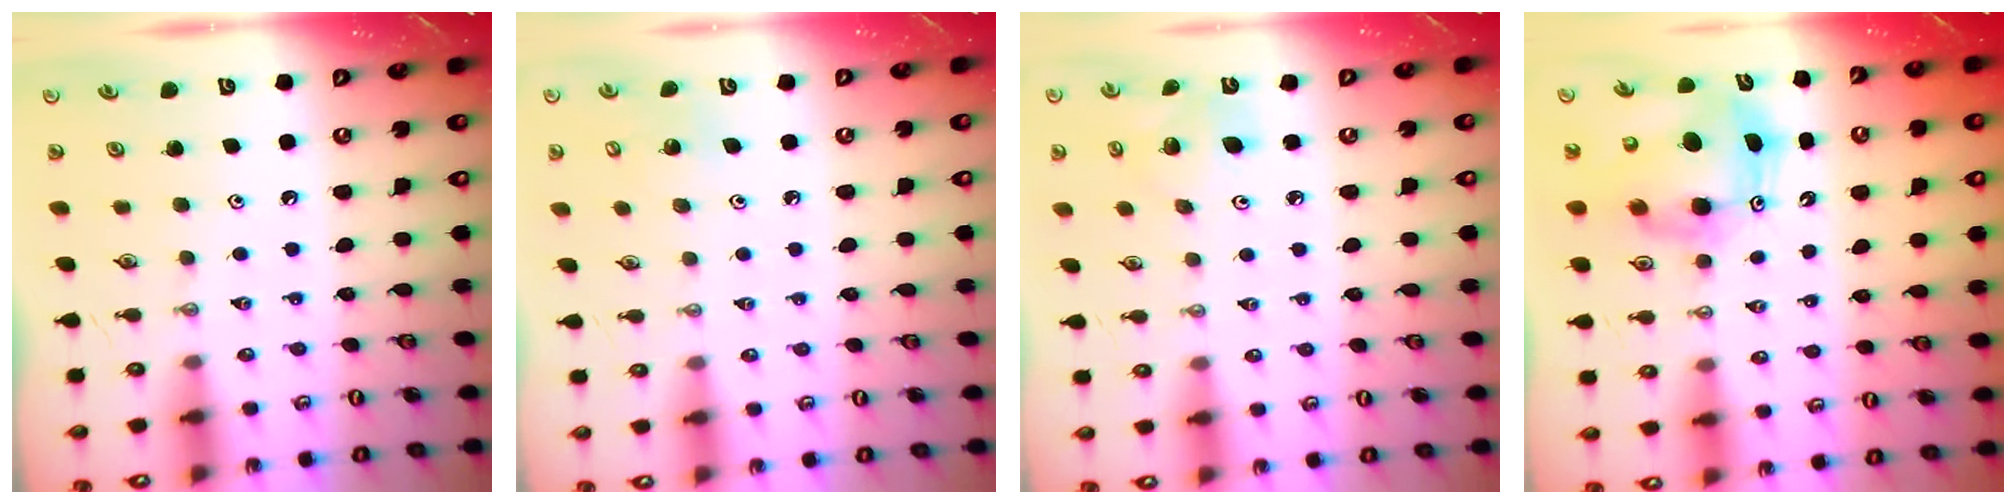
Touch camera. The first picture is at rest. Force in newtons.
{"total": 5.5, "press": 5.5, "slide": 0.4}
{"total": 8.0, "press": 7.8, "slide": 1.7}
{"total": 10.4, "press": 10.4, "slide": 0.7}